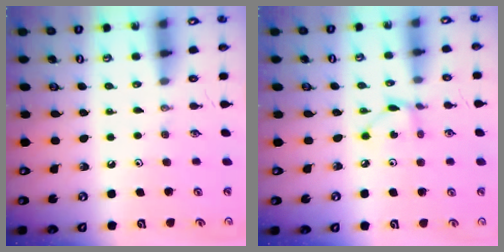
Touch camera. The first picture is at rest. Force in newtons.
{"total": 3.6, "press": 3.5, "slide": 0.3}